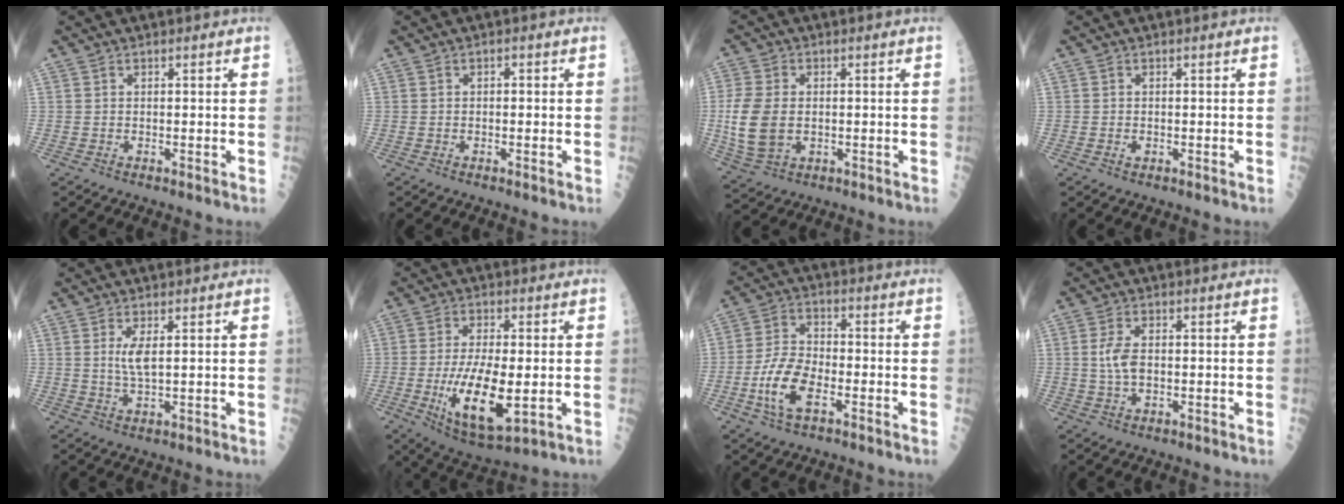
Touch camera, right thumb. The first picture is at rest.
{"total": 0.9, "force": [0.1, 0.5, 0.7], "torque": [-0.009, 0.002, 0.001]}
{"total": 10.1, "force": [-0.5, 6.7, 7.5], "torque": [-0.161, -0.001, -0.005]}
{"total": 0.6, "force": [-0.2, 0.5, 0.3], "torque": [0.000, 0.002, -0.003]}
{"total": 3.5, "force": [0.9, 0.8, 3.2], "torque": [-0.069, -0.013, 0.021]}
{"total": 14.6, "force": [-2.7, 5.3, 13.3], "torque": [-0.237, -0.016, -0.036]}
{"total": 9.8, "force": [-3.6, 4.8, 7.8], "torque": [-0.156, 0.019, -0.072]}
{"total": 4.8, "force": [0.1, 2.5, 4.1], "torque": [-0.082, 0.000, 0.004]}